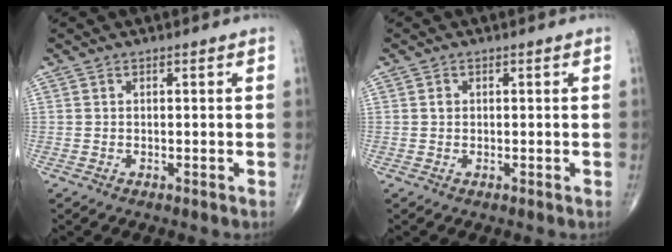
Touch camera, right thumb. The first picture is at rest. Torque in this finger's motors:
{"motor_torque": [-0.44, 0.30, 0.30, 0.18, -0.03]}